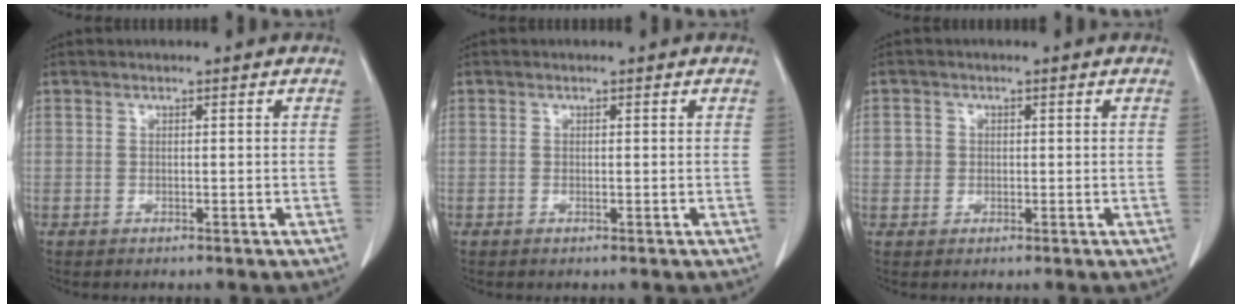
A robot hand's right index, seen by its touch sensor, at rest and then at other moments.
{"total": 0.0}
{"total": 2.1, "force": [0.2, 2.0, 0.3], "torque": [0.002, 0.007, 0.005]}